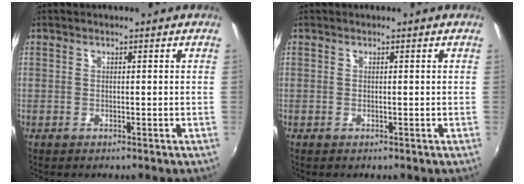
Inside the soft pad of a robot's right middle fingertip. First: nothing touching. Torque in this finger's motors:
{"motor_torque": [0.09, -0.13, 0.08, 0.01]}